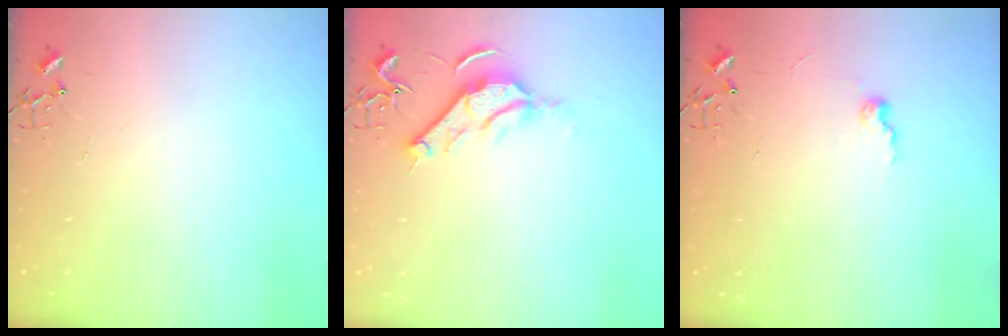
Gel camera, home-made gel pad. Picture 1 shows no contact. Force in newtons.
{"total": 10.3, "press": 10.2, "slide": 1.3}
{"total": 7.0, "press": 7.0, "slide": 0.6}